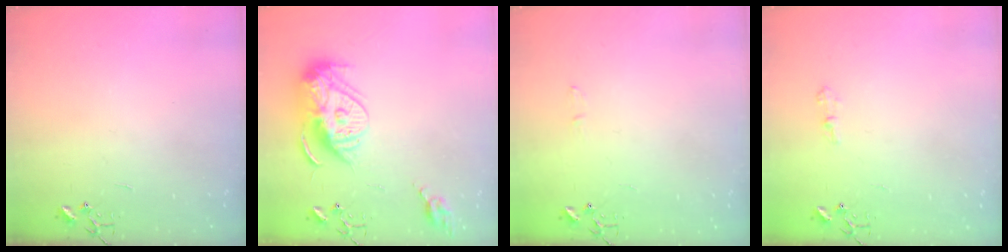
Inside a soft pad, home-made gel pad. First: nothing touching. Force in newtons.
{"total": 15.7, "press": 15.6, "slide": 1.9}
{"total": 4.5, "press": 4.5, "slide": 0.4}
{"total": 6.1, "press": 6.1, "slide": 0.6}